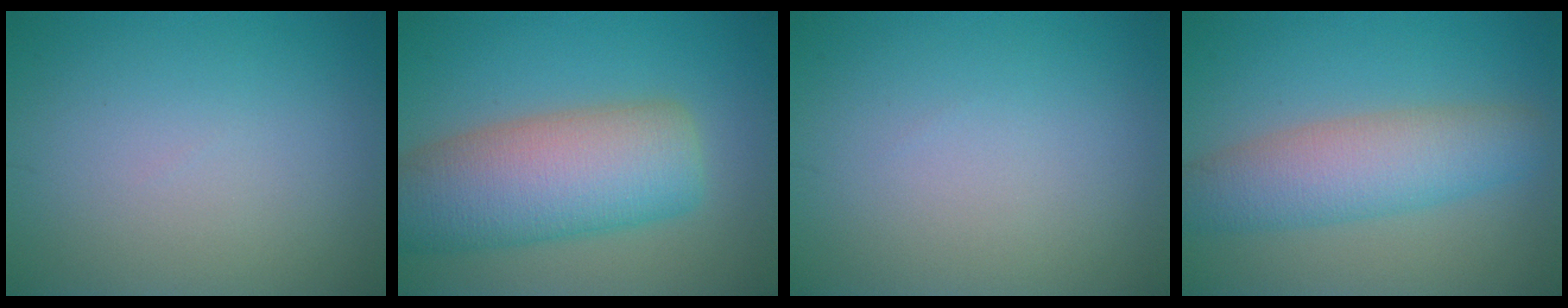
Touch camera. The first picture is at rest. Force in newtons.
{"total": 10.0, "press": 9.9, "slide": 0.7}
{"total": 0.0}
{"total": 5.8, "press": 5.8, "slide": 0.4}